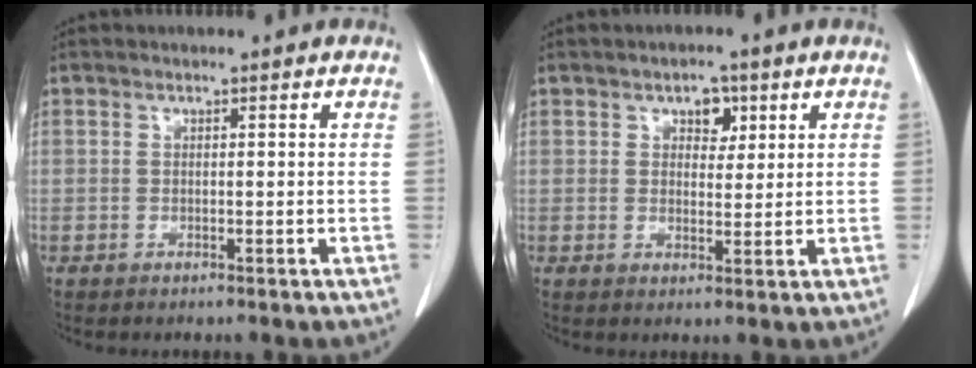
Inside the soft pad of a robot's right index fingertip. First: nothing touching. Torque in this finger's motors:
{"motor_torque": [0.13, 0.12, 0.02, 0.02]}